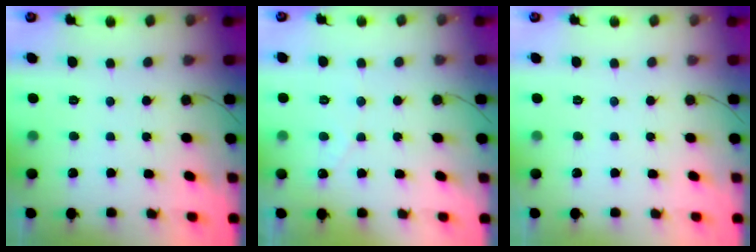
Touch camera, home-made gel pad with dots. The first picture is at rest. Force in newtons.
{"total": 1.6, "press": 1.6, "slide": 0.1}
{"total": 0.0}